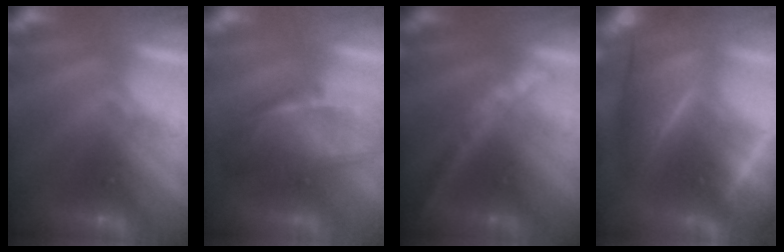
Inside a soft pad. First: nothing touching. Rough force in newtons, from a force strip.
{"total": 10.3}
{"total": 2.4}
{"total": 7.0}